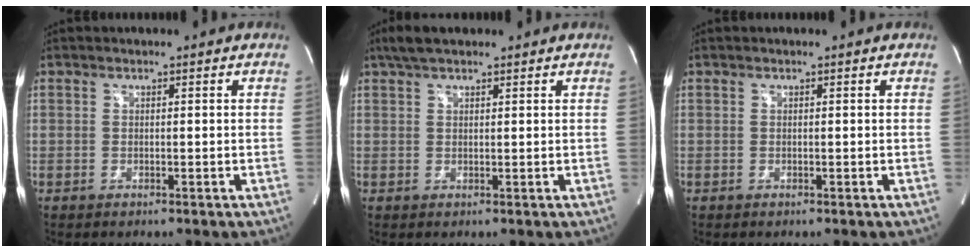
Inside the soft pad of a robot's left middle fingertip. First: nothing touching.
{"total": 4.1, "force": [3.1, 1.4, 2.3], "torque": [-0.050, 0.020, 0.058]}
{"total": 0.0}